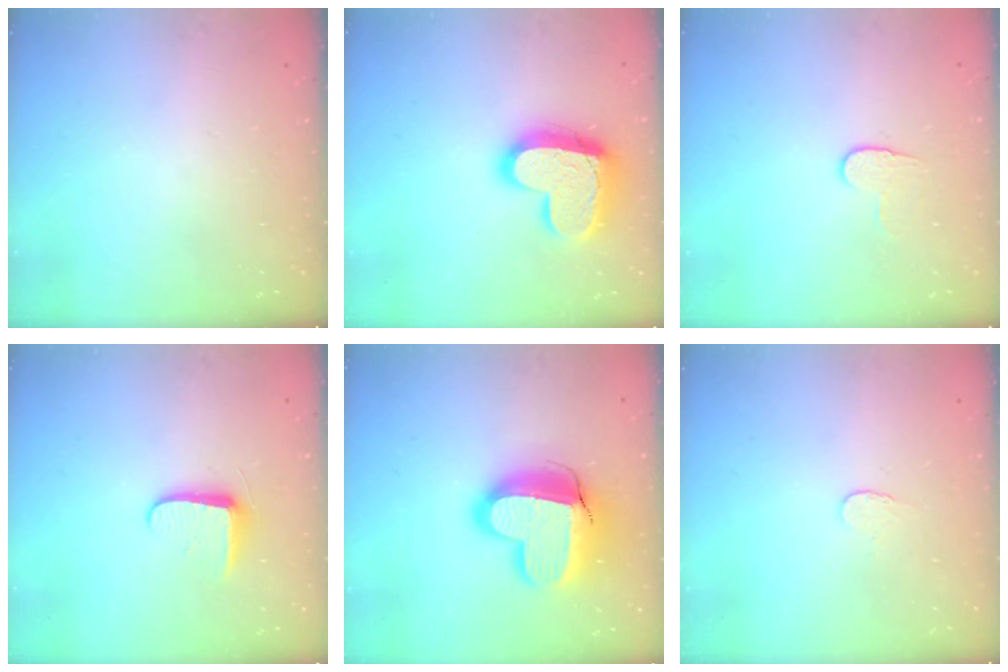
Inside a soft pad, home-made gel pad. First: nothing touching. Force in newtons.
{"total": 17.9, "press": 17.8, "slide": 1.6}
{"total": 6.1, "press": 6.1, "slide": 0.5}
{"total": 7.1, "press": 7.0, "slide": 0.9}
{"total": 18.3, "press": 18.3, "slide": 1.4}
{"total": 3.4, "press": 3.4, "slide": 0.3}